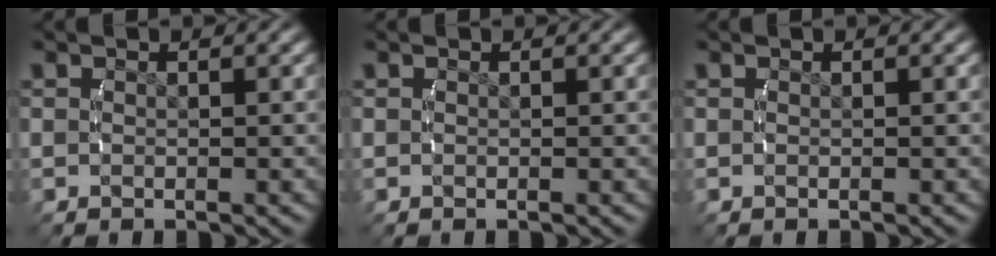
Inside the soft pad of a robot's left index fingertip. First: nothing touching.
{"total": 0.0}
{"total": 0.0}